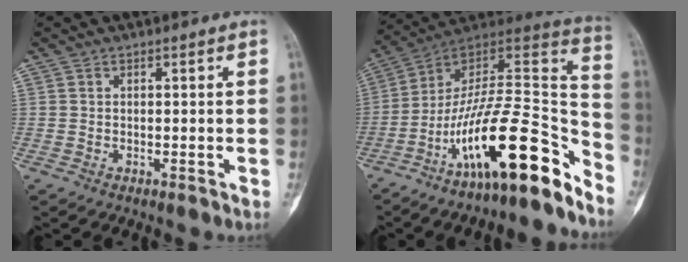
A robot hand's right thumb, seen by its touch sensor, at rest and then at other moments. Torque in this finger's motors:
{"motor_torque": [0.22, 0.55, 1.73, -1.04, 0.26]}